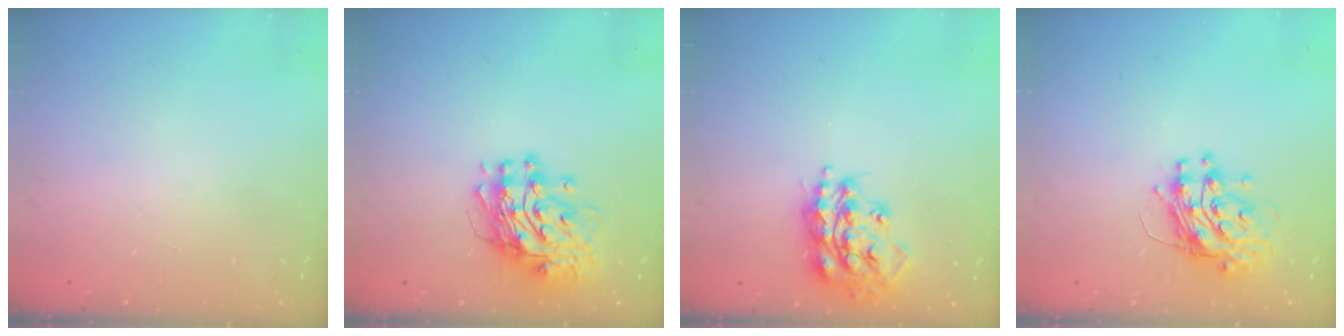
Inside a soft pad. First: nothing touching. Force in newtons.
{"total": 11.7, "press": 11.7, "slide": 1.1}
{"total": 17.0, "press": 16.9, "slide": 1.4}
{"total": 11.4, "press": 11.3, "slide": 1.1}